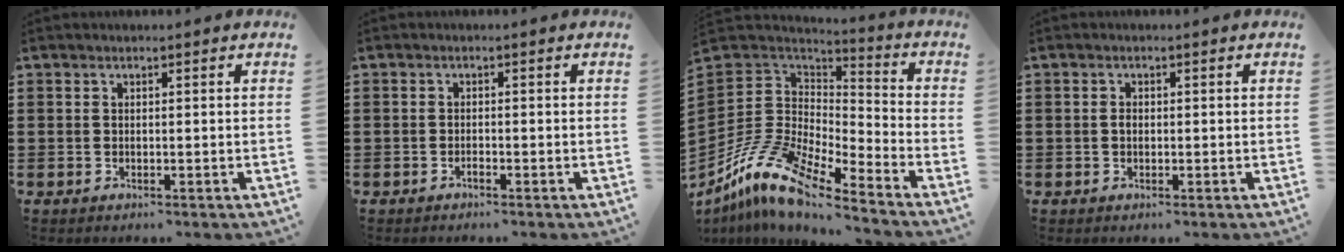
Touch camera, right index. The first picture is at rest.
{"total": 0.7, "force": [-0.7, 0.2, 0.2], "torque": [-0.007, -0.001, -0.013]}
{"total": 12.2, "force": [-9.7, 3.8, 6.4], "torque": [-0.173, 0.007, -0.205]}
{"total": 1.1, "force": [-0.1, 0.7, 0.8], "torque": [-0.018, 0.002, -0.003]}